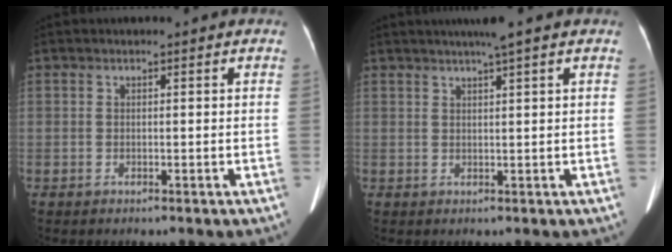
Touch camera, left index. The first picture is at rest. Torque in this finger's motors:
{"motor_torque": [-0.08, -0.12, 0.01, 0.00]}